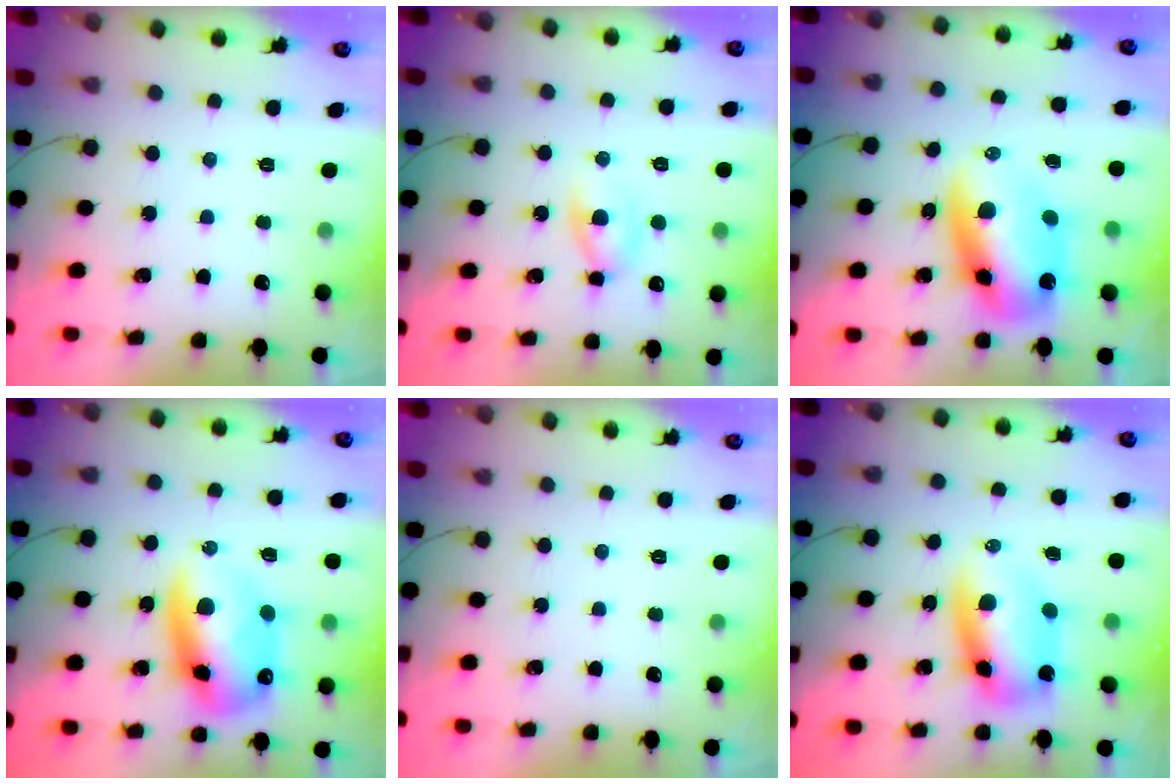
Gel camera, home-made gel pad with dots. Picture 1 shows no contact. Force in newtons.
{"total": 5.6, "press": 5.4, "slide": 1.3}
{"total": 12.0, "press": 11.6, "slide": 3.0}
{"total": 13.9, "press": 13.5, "slide": 3.3}
{"total": 0.0}
{"total": 9.1, "press": 8.8, "slide": 2.4}